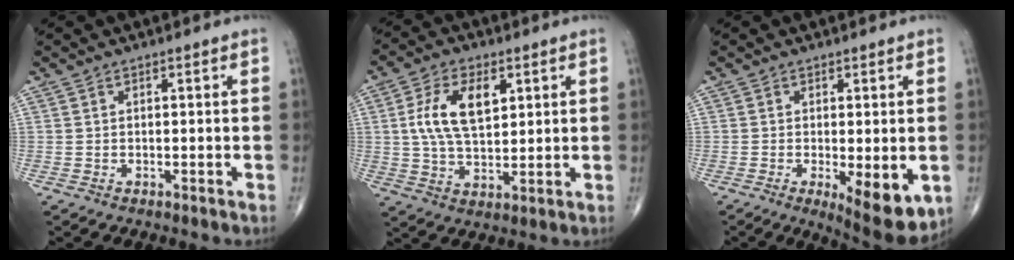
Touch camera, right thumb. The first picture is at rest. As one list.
[{"total": 11.0, "force": [2.9, 5.9, 8.8], "torque": [-0.157, -0.005, 0.056]}, {"total": 9.6, "force": [-2.6, 3.3, 8.6], "torque": [-0.114, -0.021, -0.031]}]